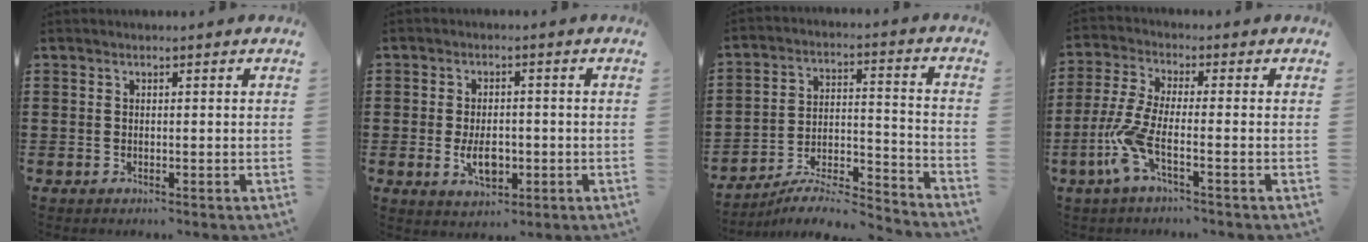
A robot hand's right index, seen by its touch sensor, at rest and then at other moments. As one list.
[{"total": 5.0, "force": [-1.1, 2.7, 4.1], "torque": [-0.064, -0.007, -0.022]}, {"total": 7.1, "force": [-6.4, 1.4, 2.7], "torque": [-0.043, 0.008, -0.123]}, {"total": 6.4, "force": [-2.8, 1.4, 5.6], "torque": [-0.157, -0.022, -0.063]}]